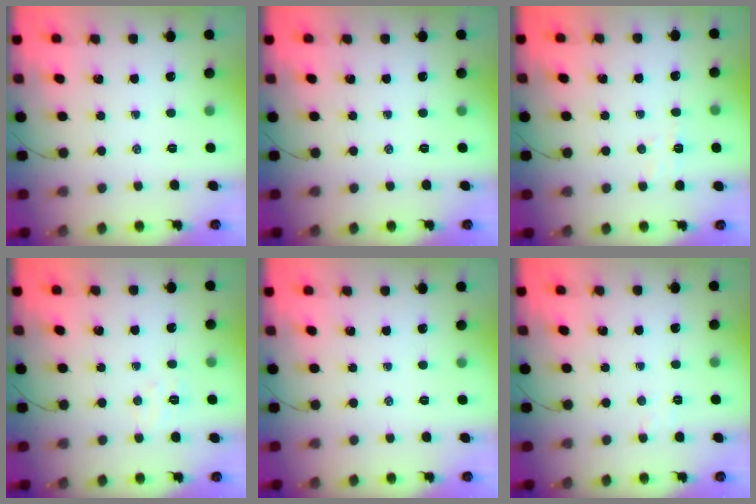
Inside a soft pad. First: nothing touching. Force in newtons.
{"total": 0.0}
{"total": 3.5, "press": 3.3, "slide": 0.9}
{"total": 5.0, "press": 4.9, "slide": 1.0}
{"total": 0.0}
{"total": 2.5, "press": 2.4, "slide": 0.7}